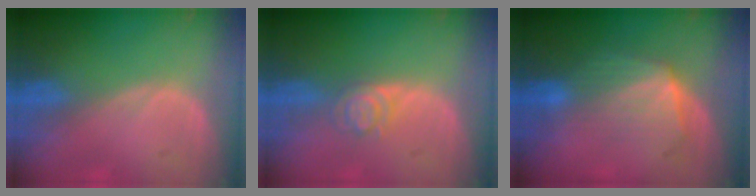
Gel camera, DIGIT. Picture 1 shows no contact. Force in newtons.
{"total": 3.9, "press": 3.6, "slide": 1.6}
{"total": 7.1, "press": 6.5, "slide": 2.9}